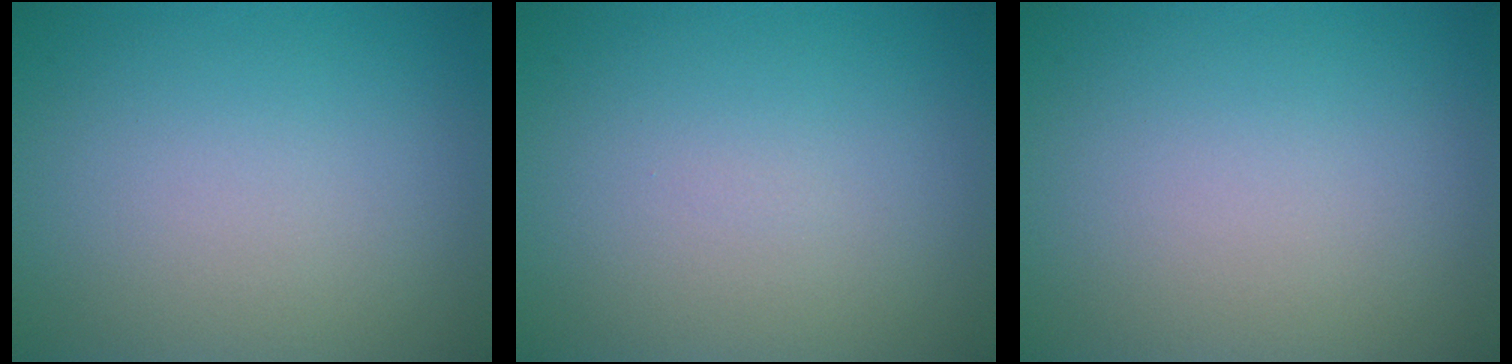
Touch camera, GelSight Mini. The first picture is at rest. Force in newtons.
{"total": 0.0}
{"total": 0.0}